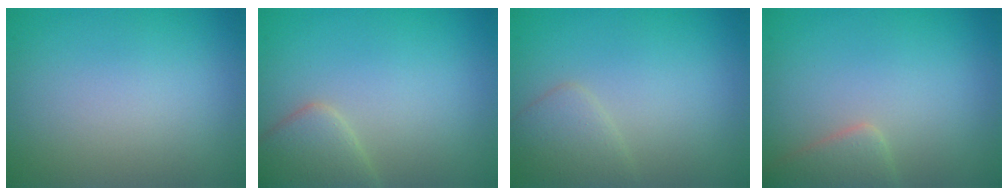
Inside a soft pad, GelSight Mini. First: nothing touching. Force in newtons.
{"total": 2.9, "press": 2.9, "slide": 0.1}
{"total": 2.0, "press": 2.0, "slide": 0.0}
{"total": 2.3, "press": 2.3, "slide": 0.1}